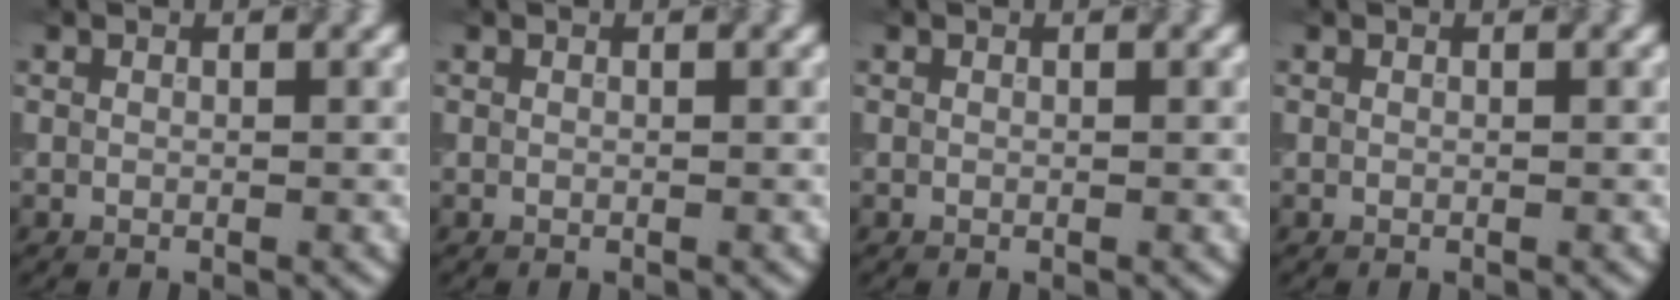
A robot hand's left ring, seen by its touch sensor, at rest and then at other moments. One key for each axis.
{"total": 0.0}
{"total": 0.0}
{"total": 0.0}